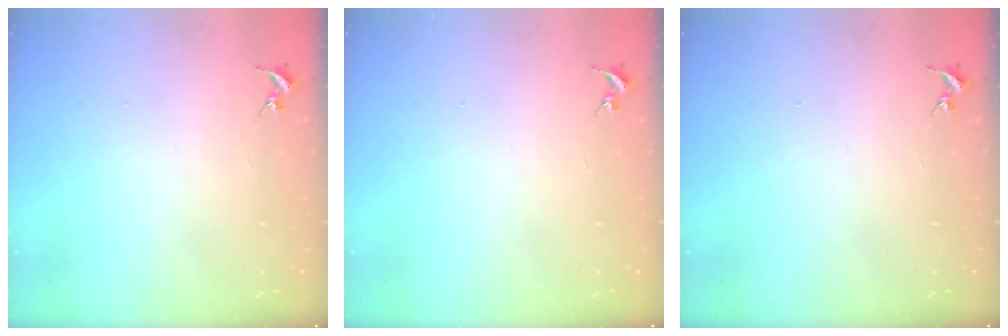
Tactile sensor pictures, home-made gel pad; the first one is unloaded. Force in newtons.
{"total": 0.0}
{"total": 0.0}